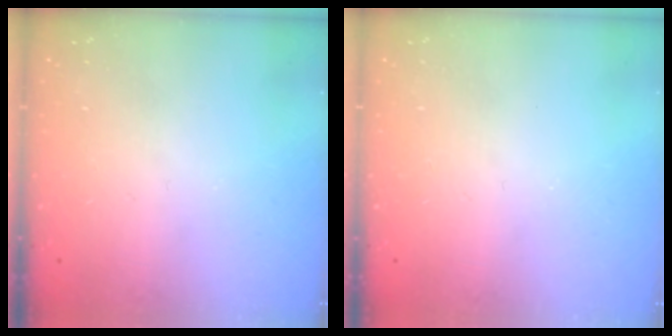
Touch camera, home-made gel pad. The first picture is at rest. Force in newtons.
{"total": 0.0}